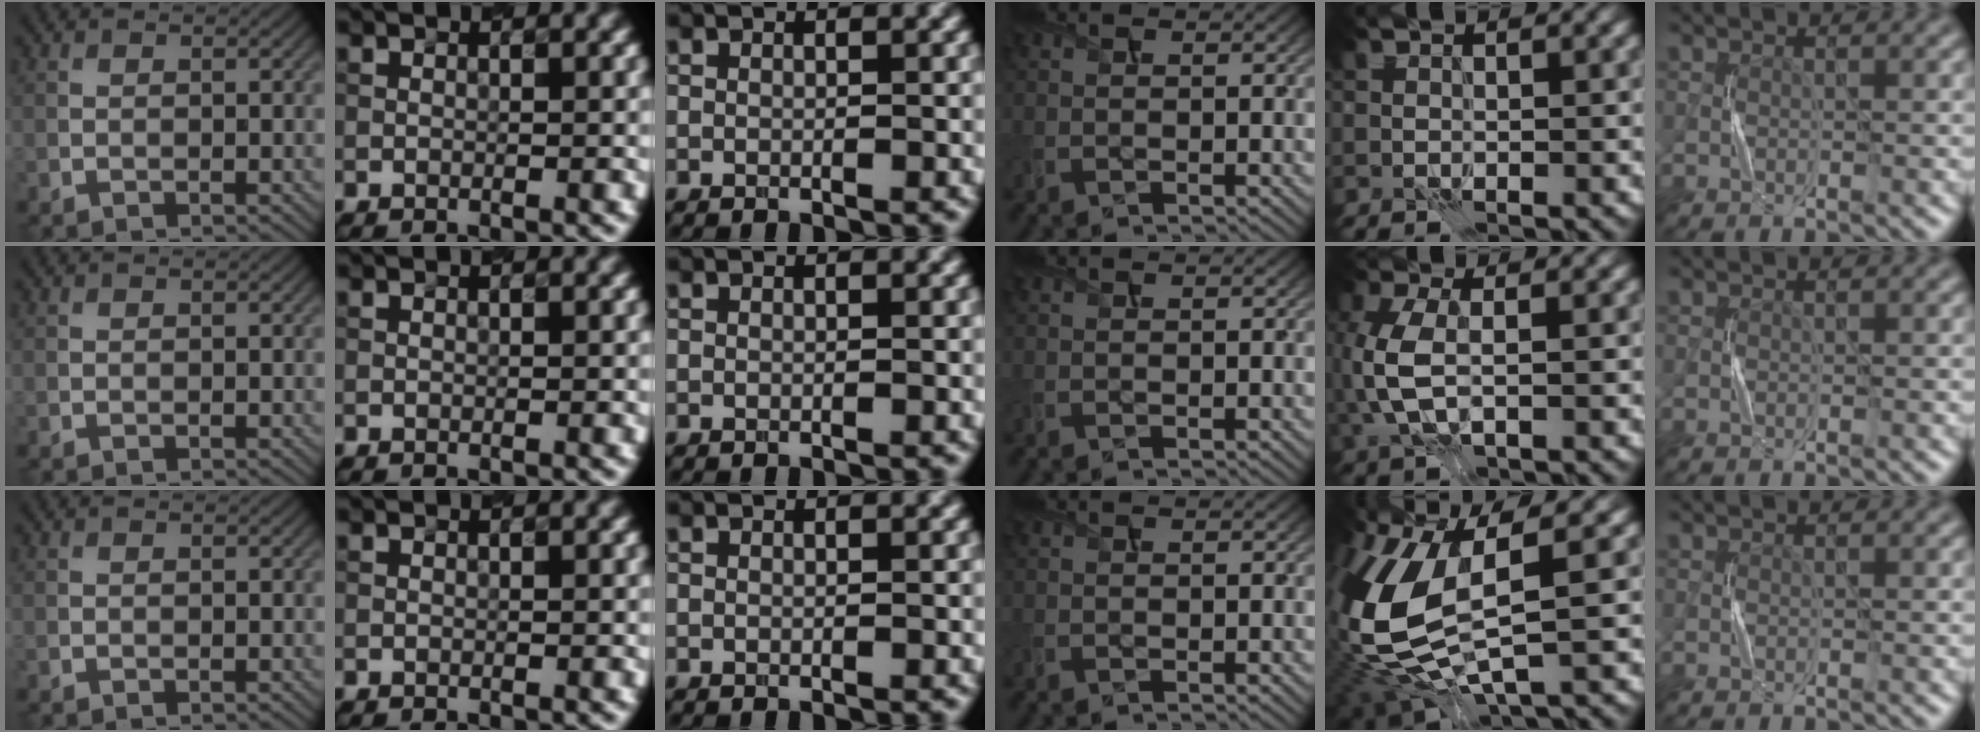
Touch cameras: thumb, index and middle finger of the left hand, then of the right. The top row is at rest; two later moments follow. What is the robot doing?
{"motion": "press", "object": "sticky note"}